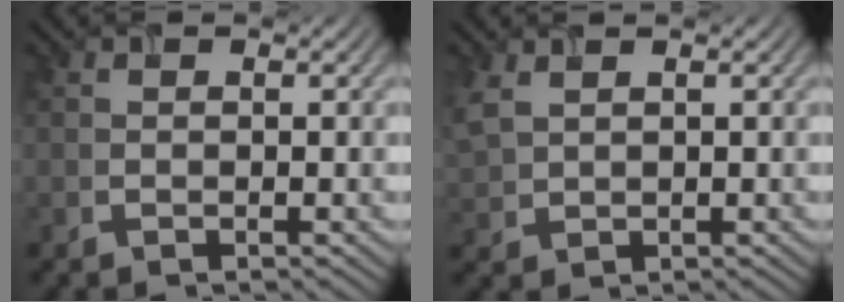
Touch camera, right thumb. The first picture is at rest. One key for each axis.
{"total": 3.6, "fx": 1.9, "fy": 2.0, "fz": 2.3, "tx": -0.076, "ty": 0.006, "tz": 0.046}